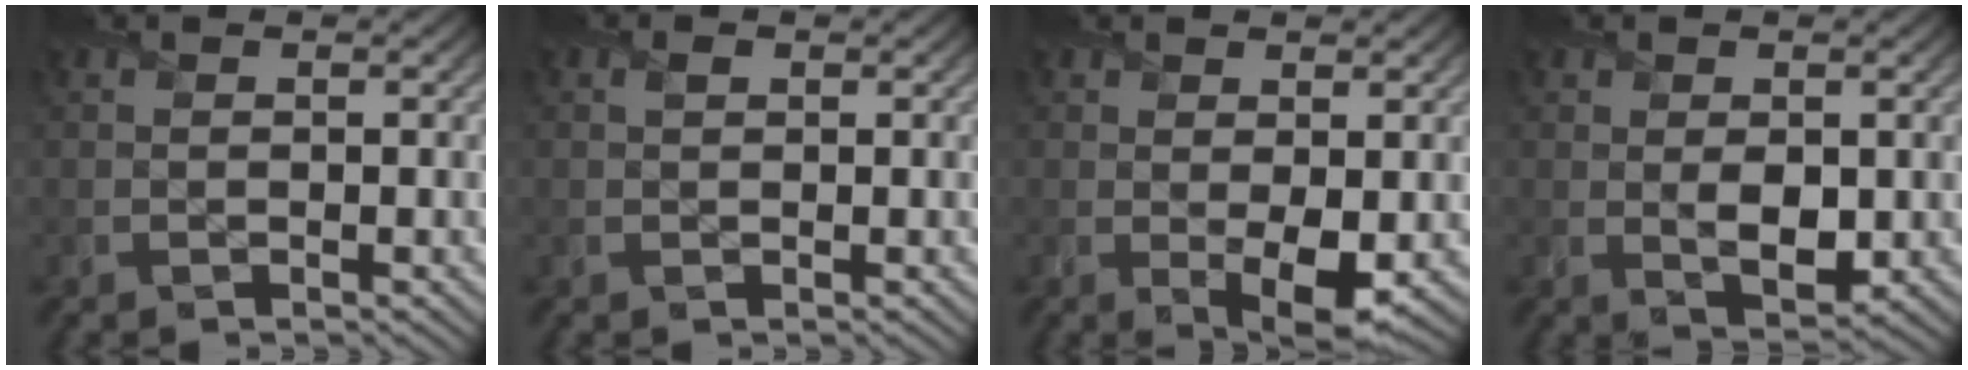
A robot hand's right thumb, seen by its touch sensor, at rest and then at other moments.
{"total": 0.8, "force": [0.4, 0.5, 0.4], "torque": [-0.010, -0.001, 0.005]}
{"total": 3.5, "force": [0.2, 1.6, 3.1], "torque": [-0.056, -0.012, 0.006]}
{"total": 3.4, "force": [0.4, 2.2, 2.5], "torque": [-0.050, -0.010, 0.012]}